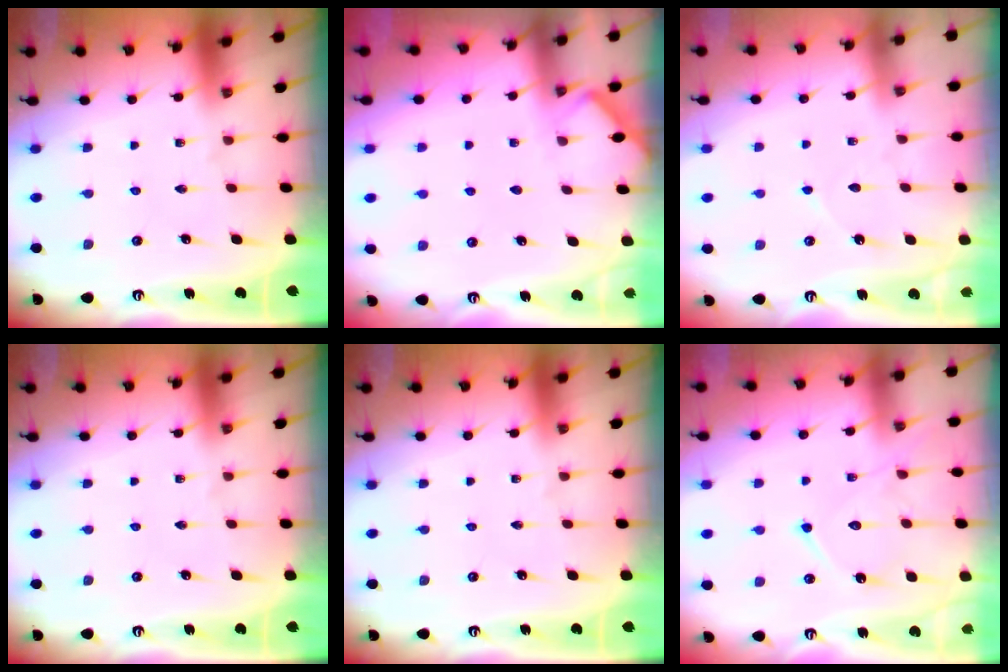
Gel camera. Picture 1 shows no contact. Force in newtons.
{"total": 3.0, "press": 2.9, "slide": 0.3}
{"total": 3.7, "press": 3.7, "slide": 0.4}
{"total": 0.0}
{"total": 0.0}
{"total": 11.5, "press": 11.5, "slide": 0.3}